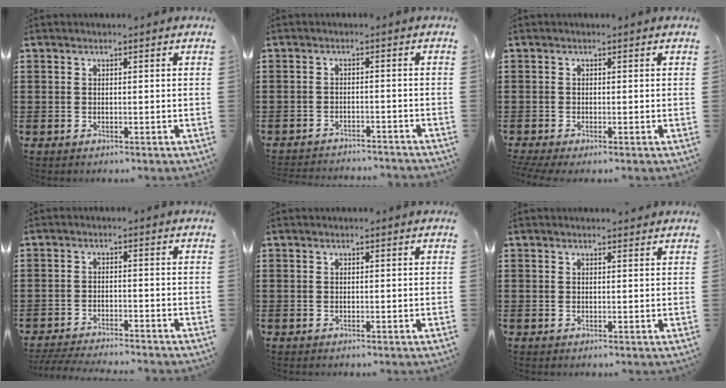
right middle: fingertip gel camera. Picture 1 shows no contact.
{"total": 2.4, "force": [-2.4, 0.0, 0.1], "torque": [-0.006, 0.000, -0.050]}
{"total": 0.5, "force": [-0.3, 0.0, 0.4], "torque": [-0.008, -0.005, -0.005]}
{"total": 3.6, "force": [-3.6, 0.0, 0.7], "torque": [-0.018, -0.004, -0.076]}
{"total": 0.0}
{"total": 0.6, "force": [0.6, 0.2, 0.1], "torque": [0.004, -0.002, 0.009]}